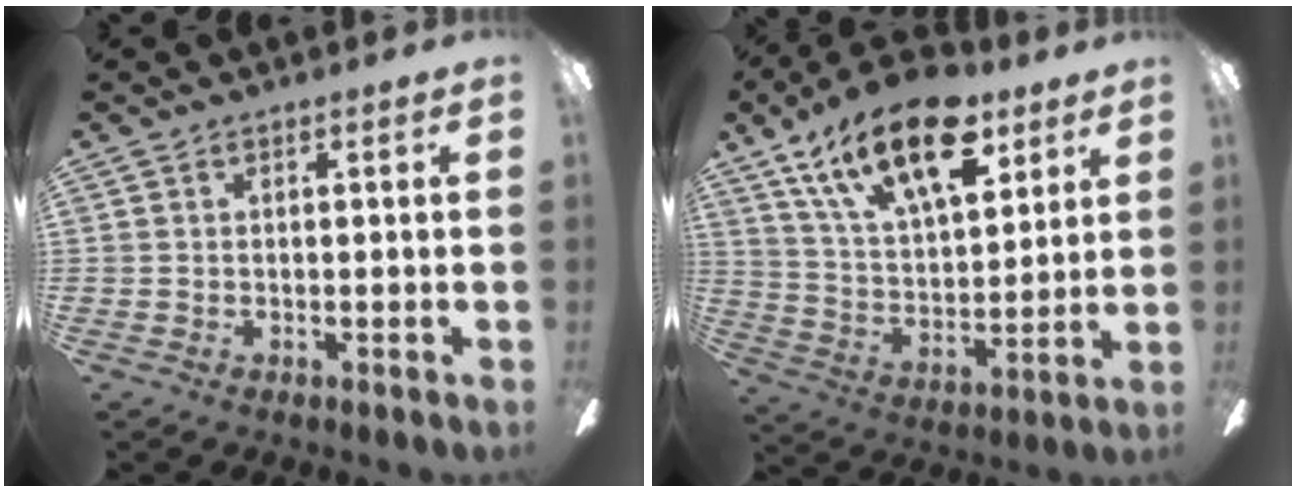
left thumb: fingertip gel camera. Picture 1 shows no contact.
{"total": 21.2, "force": [12.5, 10.2, 13.8], "torque": [-0.248, -0.059, 0.214]}